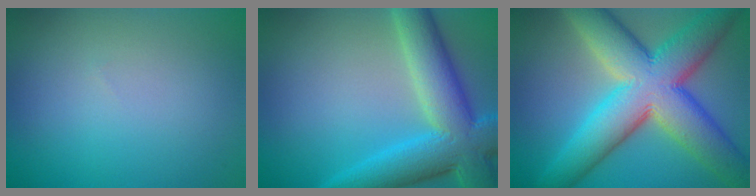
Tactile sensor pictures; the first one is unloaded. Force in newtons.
{"total": 9.5, "press": 9.5, "slide": 0.4}
{"total": 13.3, "press": 13.3, "slide": 0.6}